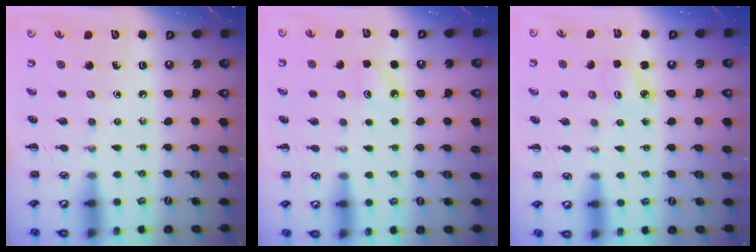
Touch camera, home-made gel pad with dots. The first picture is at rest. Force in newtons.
{"total": 6.0, "press": 5.8, "slide": 1.6}
{"total": 2.4, "press": 2.3, "slide": 0.7}